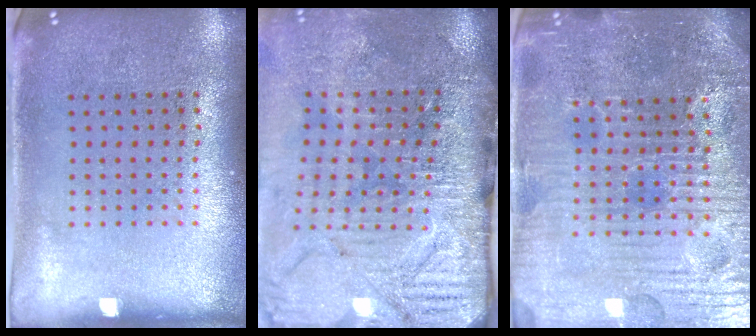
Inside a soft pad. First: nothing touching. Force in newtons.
{"total": 4.7, "press": 4.0, "slide": 2.5}
{"total": 5.6, "press": 5.3, "slide": 1.8}